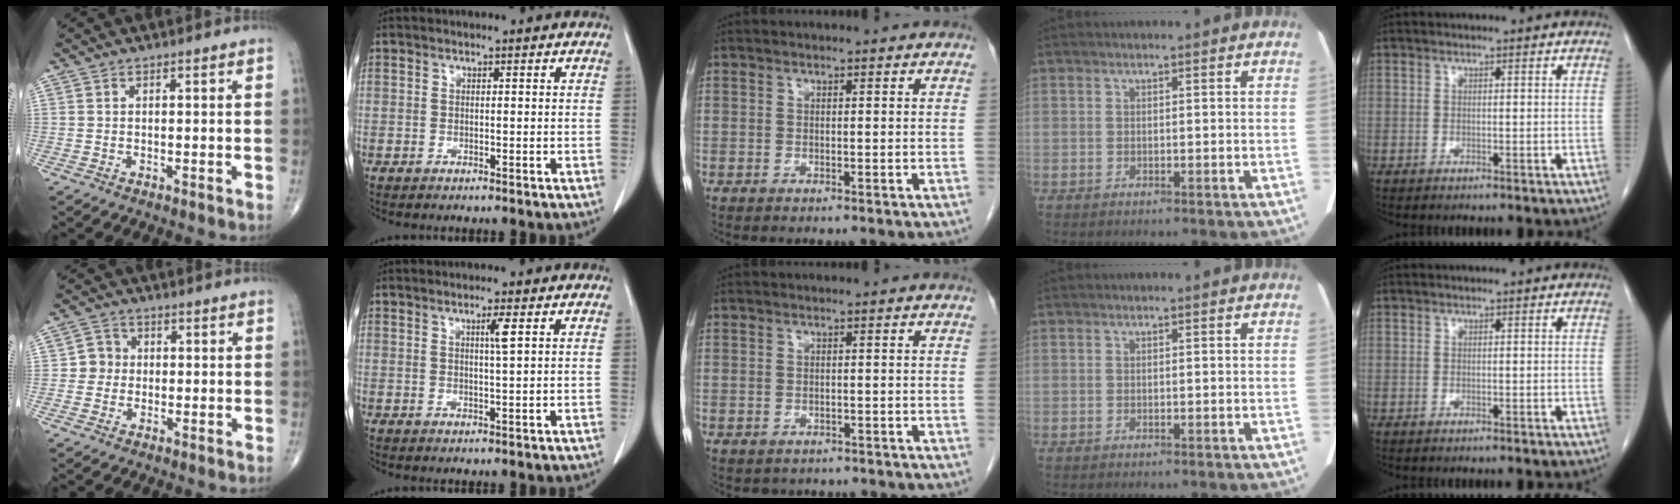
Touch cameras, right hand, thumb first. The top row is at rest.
{"thumb": {"total": 3.7, "force": [-0.2, 3.6, 1.0], "torque": [0.009, 0.009, -0.012]}, "index": {"total": 2.0, "force": [0.8, -0.4, 1.8], "torque": [-0.035, -0.004, 0.015]}, "middle": {"total": 2.4, "force": [-2.1, 1.3, 0.2], "torque": [-0.007, 0.001, -0.027]}}